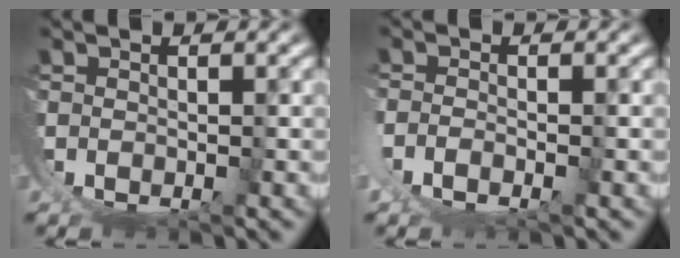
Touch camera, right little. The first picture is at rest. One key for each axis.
{"total": 1.9, "fx": -0.8, "fy": -0.1, "fz": 1.6, "tx": -0.035, "ty": -0.007, "tz": -0.012}